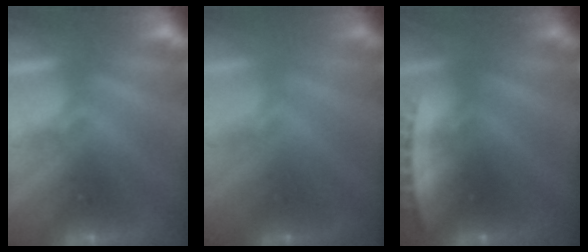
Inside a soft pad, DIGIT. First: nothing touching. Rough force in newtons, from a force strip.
{"total": 1.7}
{"total": 2.7}